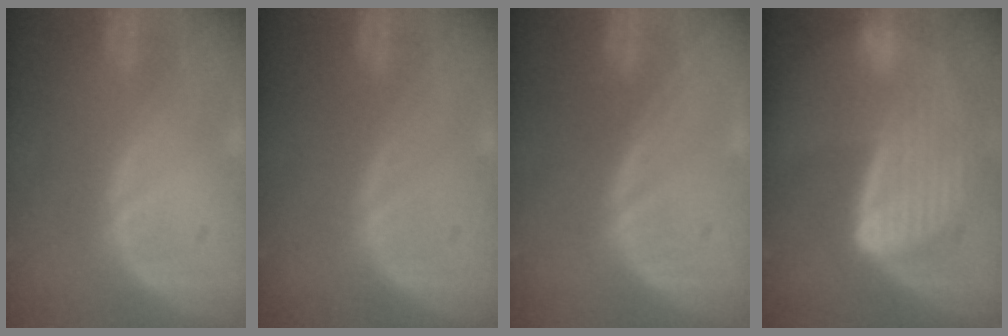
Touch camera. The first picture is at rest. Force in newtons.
{"total": 0.0}
{"total": 0.0}
{"total": 9.0, "press": 7.9, "slide": 4.2}